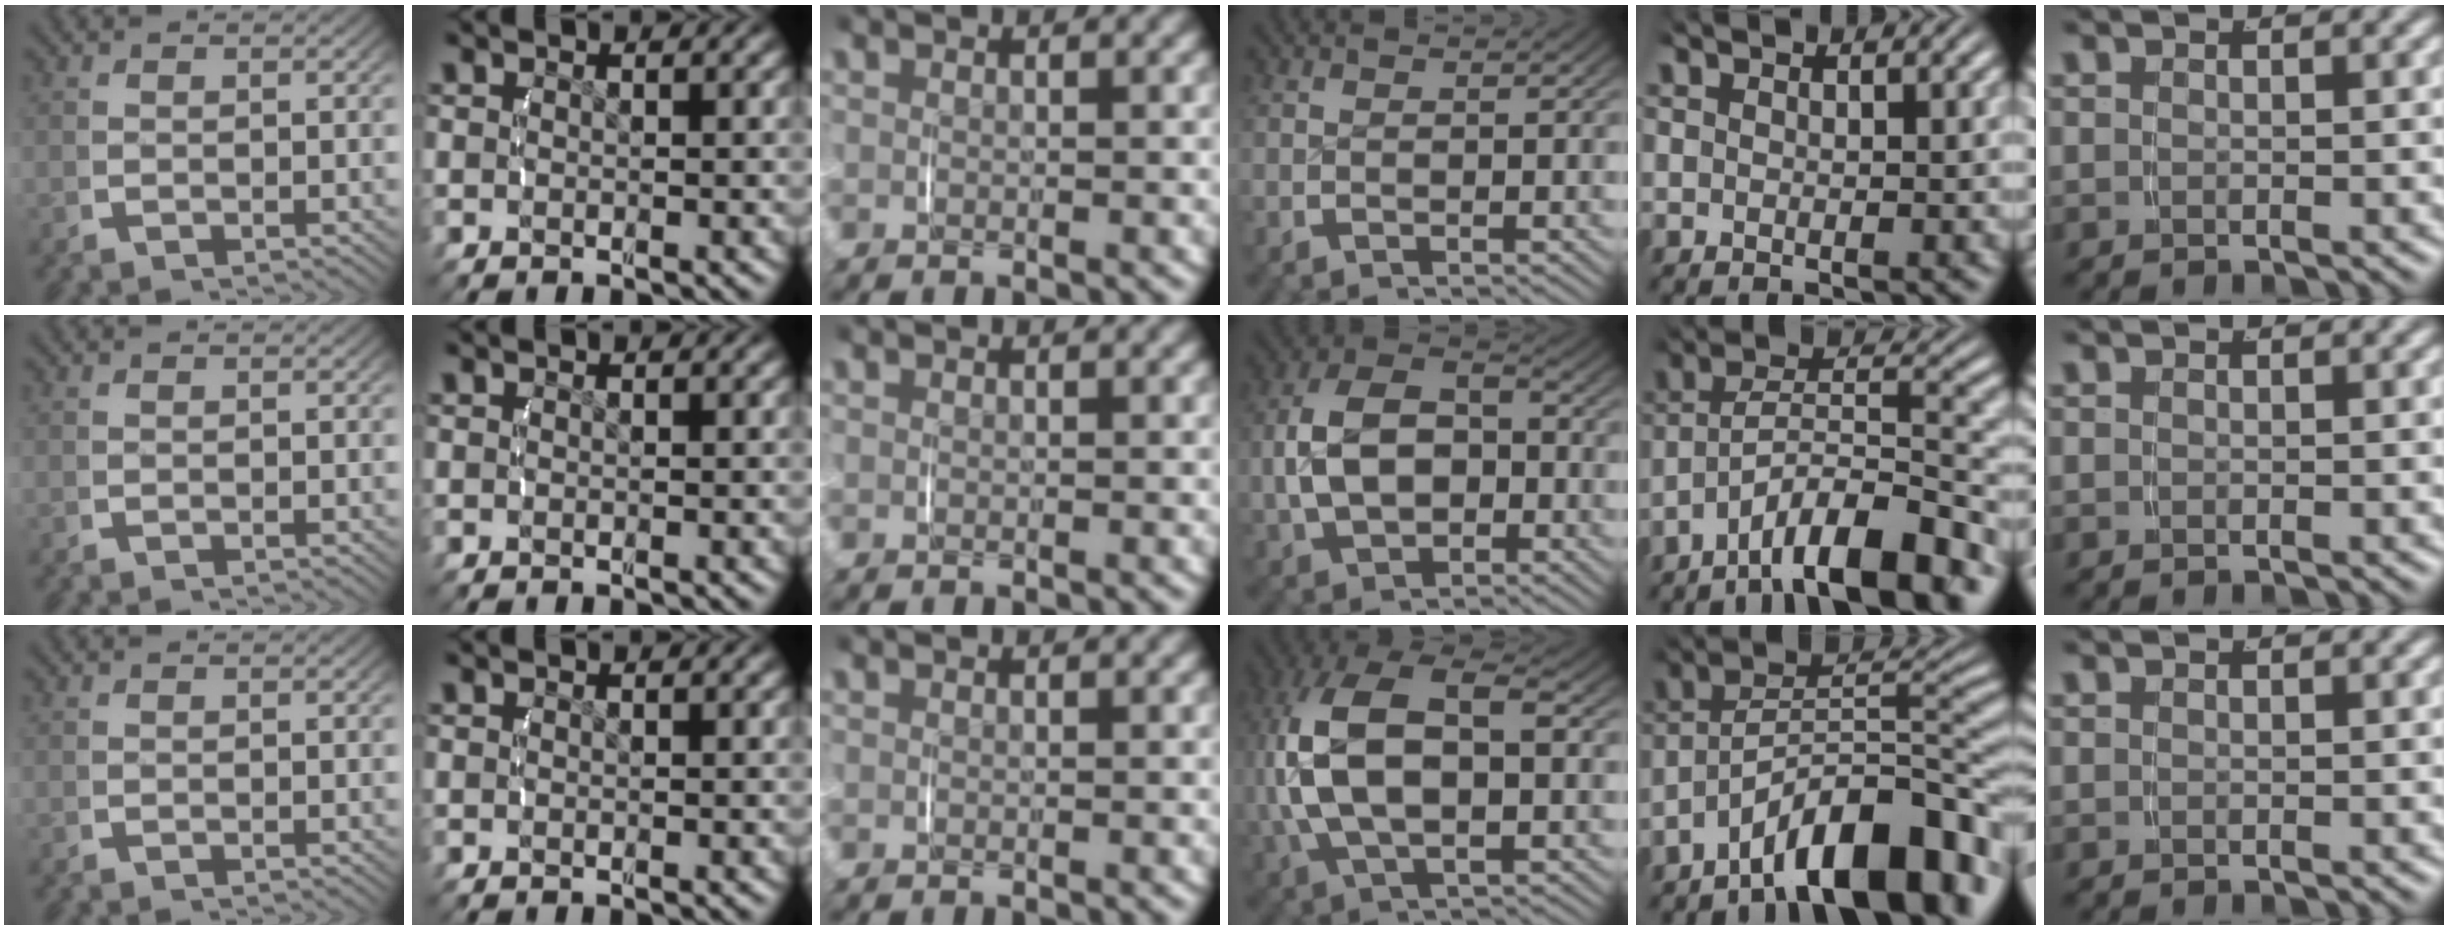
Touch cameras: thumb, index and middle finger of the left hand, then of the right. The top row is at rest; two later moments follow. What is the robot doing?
{"motion": "lift_and_place", "object": "pen bag"}